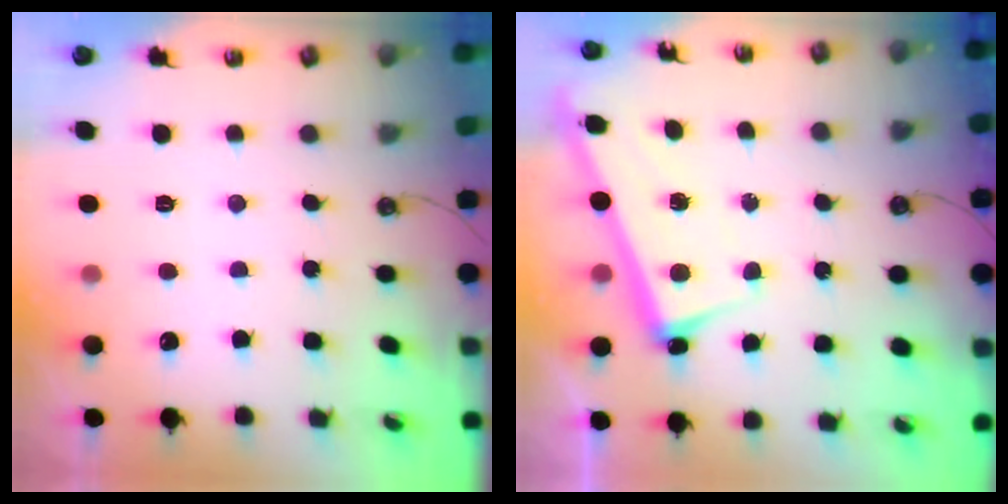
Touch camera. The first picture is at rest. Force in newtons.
{"total": 2.8, "press": 2.8, "slide": 0.4}